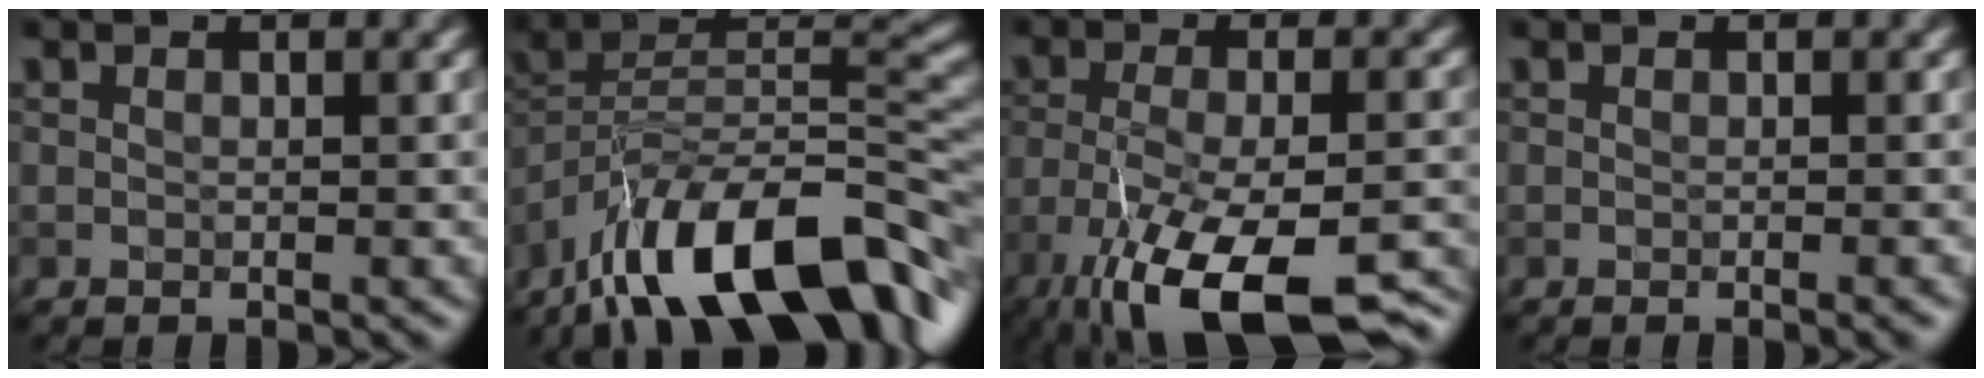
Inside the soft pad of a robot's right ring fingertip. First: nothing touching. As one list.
[{"total": 14.6, "force": [-10.0, 4.9, 9.5], "torque": [-0.154, 0.021, -0.184]}, {"total": 13.7, "force": [-9.0, 4.3, 9.4], "torque": [-0.191, -0.043, -0.139]}, {"total": 0.8, "force": [-0.4, 0.1, 0.7], "torque": [-0.008, -0.002, -0.009]}]